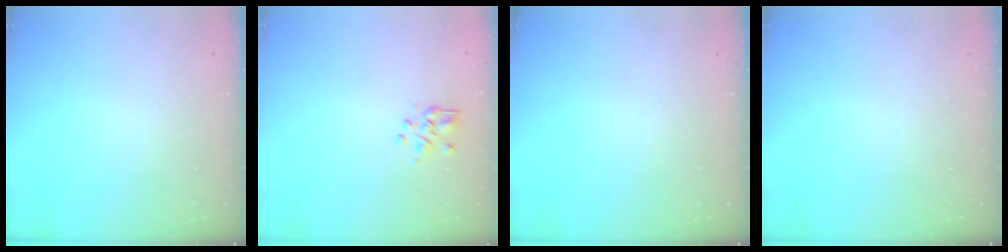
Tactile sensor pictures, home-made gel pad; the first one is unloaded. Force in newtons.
{"total": 2.9, "press": 2.7, "slide": 1.1}
{"total": 0.0}
{"total": 0.0}